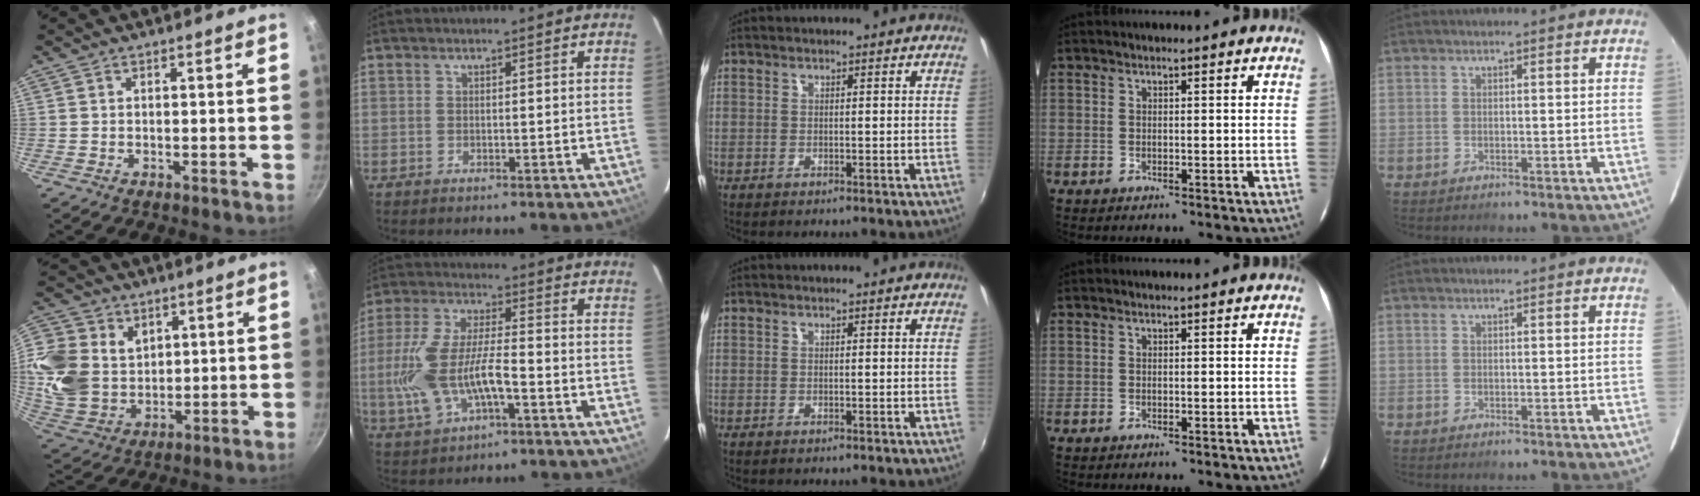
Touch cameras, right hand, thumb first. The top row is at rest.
{"thumb": {"total": 17.1, "force": [5.0, 13.9, 8.6], "torque": [-0.169, -0.018, 0.104]}, "index": {"total": 14.7, "force": [-4.2, 6.0, 12.7], "torque": [-0.276, -0.003, -0.073]}}